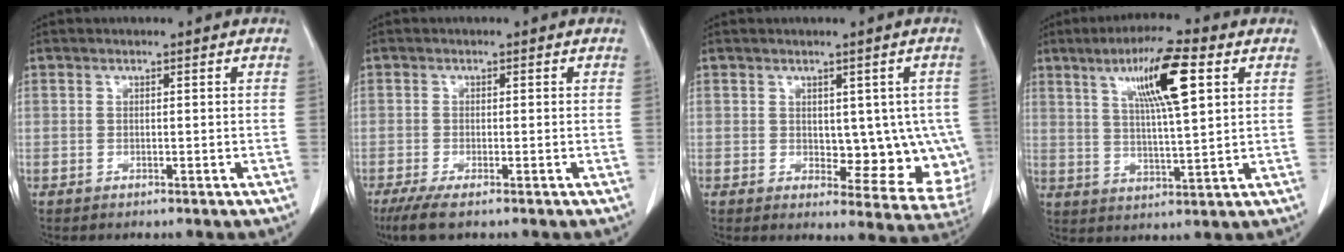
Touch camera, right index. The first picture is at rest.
{"total": 3.7, "force": [-2.3, 0.6, 2.8], "torque": [-0.058, -0.012, -0.042]}
{"total": 9.6, "force": [0.0, 5.2, 8.1], "torque": [-0.074, -0.001, 0.016]}
{"total": 11.3, "force": [4.7, 1.1, 10.2], "torque": [-0.181, 0.009, 0.080]}